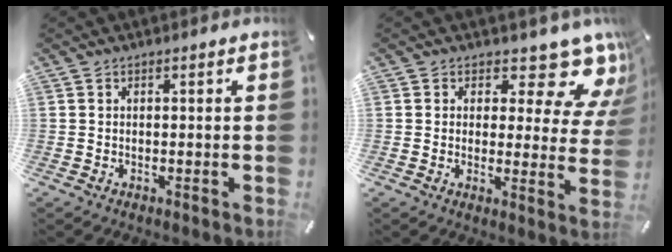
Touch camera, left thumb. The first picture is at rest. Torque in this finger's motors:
{"motor_torque": [0.66, -0.35, 0.22, -0.08, -0.01]}